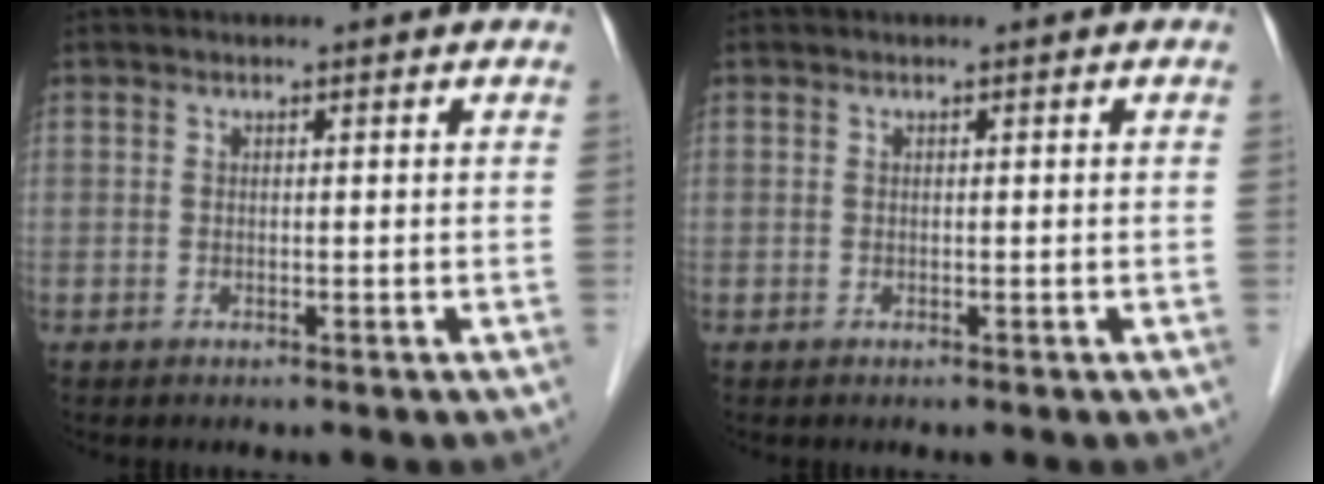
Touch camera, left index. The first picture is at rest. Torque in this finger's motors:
{"motor_torque": [0.07, 0.05, -0.01, -0.01]}